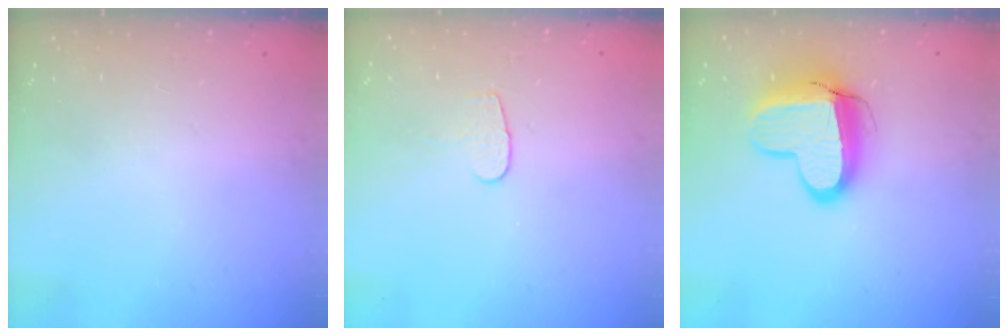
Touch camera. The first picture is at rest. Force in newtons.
{"total": 4.7, "press": 4.6, "slide": 0.4}
{"total": 12.8, "press": 12.8, "slide": 1.3}